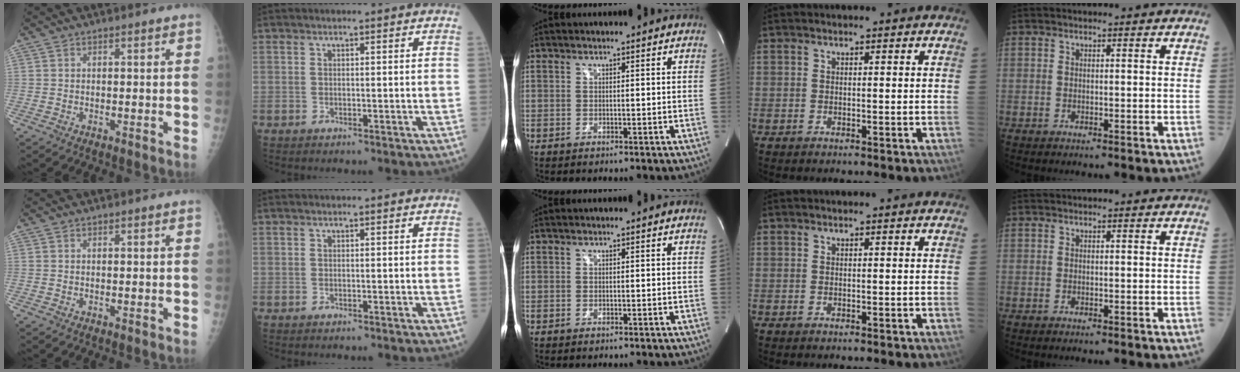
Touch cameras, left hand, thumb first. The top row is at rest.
{}